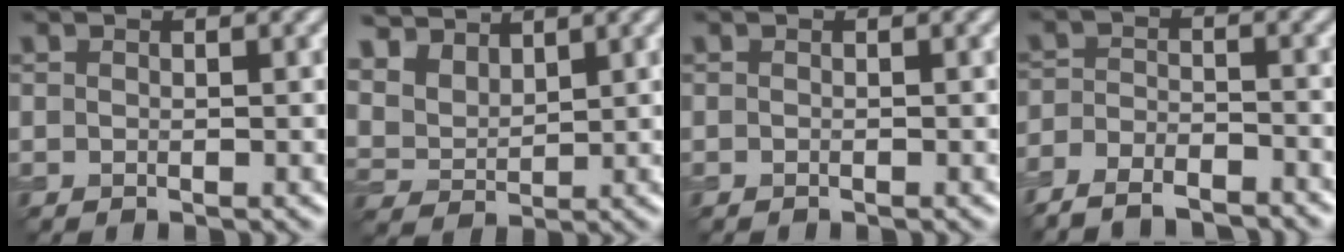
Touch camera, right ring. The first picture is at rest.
{"total": 6.9, "force": [5.1, 3.7, 2.8], "torque": [-0.101, 0.001, 0.104]}
{"total": 0.0}
{"total": 5.9, "force": [-5.3, 1.8, 2.1], "torque": [-0.029, -0.010, -0.089]}